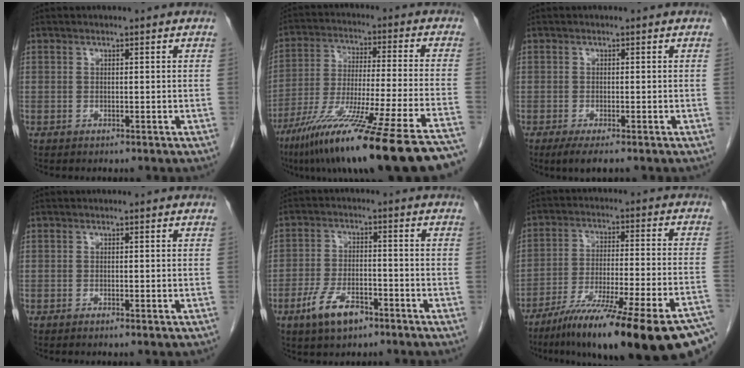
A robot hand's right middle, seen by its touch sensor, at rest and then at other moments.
{"total": 28.1, "force": [-21.7, -0.6, 17.9], "torque": [-0.206, -0.059, -0.339]}
{"total": 2.7, "force": [-1.8, 0.3, 2.0], "torque": [-0.034, -0.008, -0.032]}
{"total": 1.1, "force": [-0.8, 0.1, 0.8], "torque": [-0.013, -0.002, -0.009]}
{"total": 7.0, "force": [-4.3, 2.9, 4.7], "torque": [-0.100, 0.000, -0.074]}
{"total": 28.0, "force": [-21.0, 1.9, 18.5], "torque": [-0.207, -0.032, -0.312]}